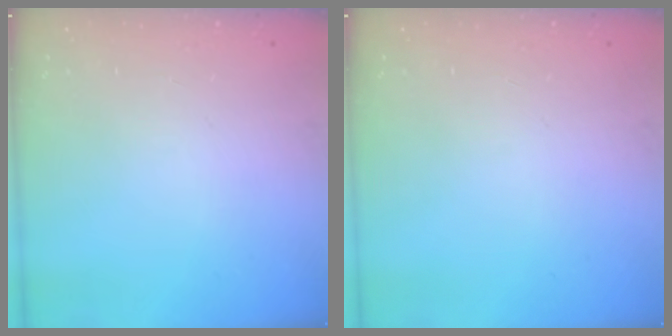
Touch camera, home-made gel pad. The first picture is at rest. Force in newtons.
{"total": 0.0}